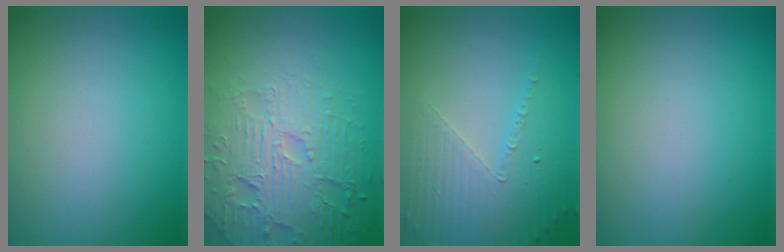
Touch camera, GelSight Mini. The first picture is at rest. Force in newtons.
{"total": 6.9, "press": 5.3, "slide": 4.4}
{"total": 4.3, "press": 3.1, "slide": 3.0}
{"total": 0.0}